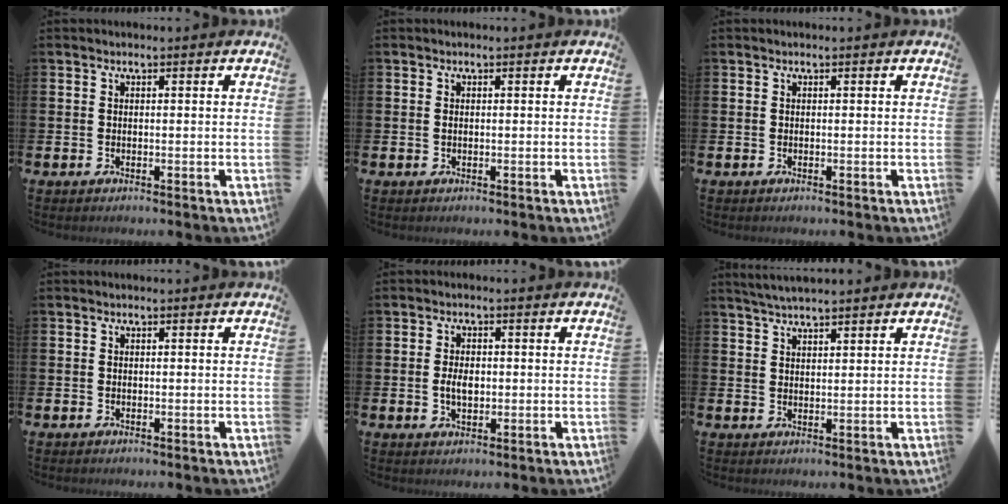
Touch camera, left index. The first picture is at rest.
{"total": 0.0}
{"total": 0.0}
{"total": 0.0}
{"total": 2.9, "force": [-0.2, 1.8, 2.3], "torque": [-0.037, 0.003, -0.007]}
{"total": 3.1, "force": [3.0, 0.4, 0.9], "torque": [-0.024, -0.008, 0.054]}